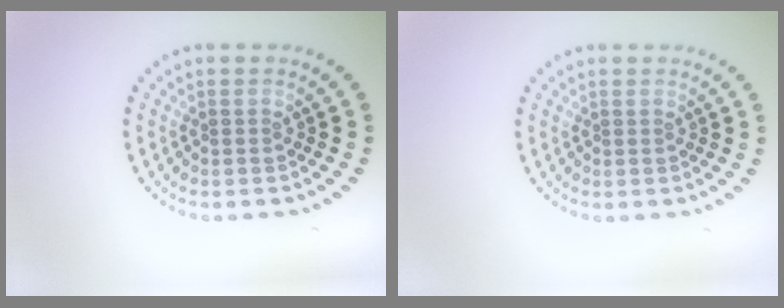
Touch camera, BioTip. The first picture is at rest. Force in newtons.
{"total": 0.0}